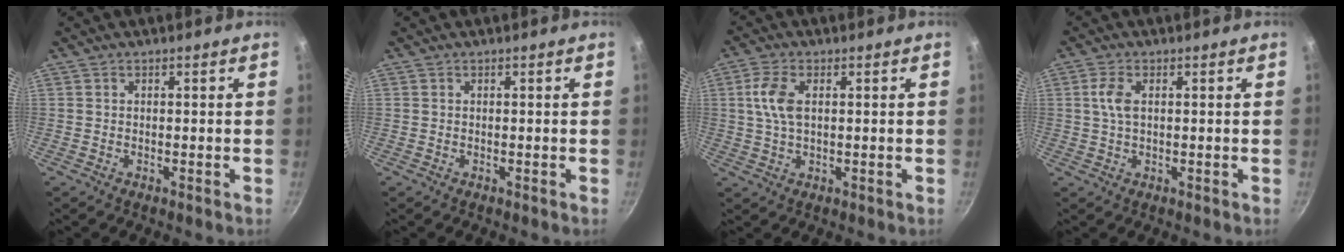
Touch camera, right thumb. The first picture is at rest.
{"total": 0.0}
{"total": 6.2, "force": [1.2, 3.2, 5.1], "torque": [-0.104, 0.005, 0.024]}
{"total": 2.7, "force": [0.2, 1.1, 2.5], "torque": [-0.061, 0.006, 0.002]}